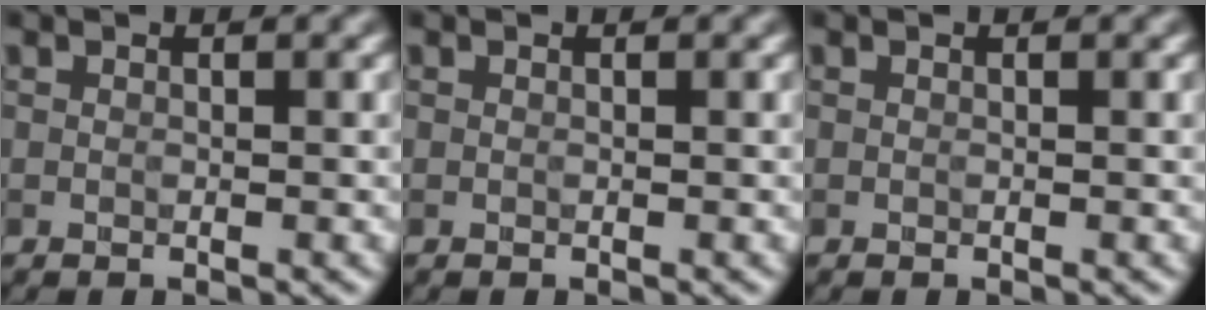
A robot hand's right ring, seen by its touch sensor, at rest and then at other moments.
{"total": 0.0}
{"total": 0.0}